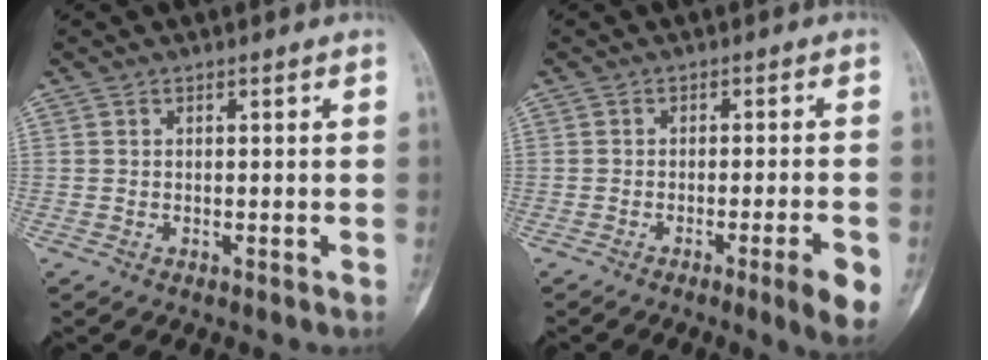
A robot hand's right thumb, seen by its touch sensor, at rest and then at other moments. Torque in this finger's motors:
{"motor_torque": [0.91, 0.19, 0.38, -0.48, 0.22]}